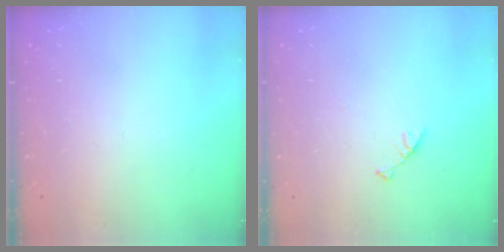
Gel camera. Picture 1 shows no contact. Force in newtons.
{"total": 3.0, "press": 3.0, "slide": 0.3}